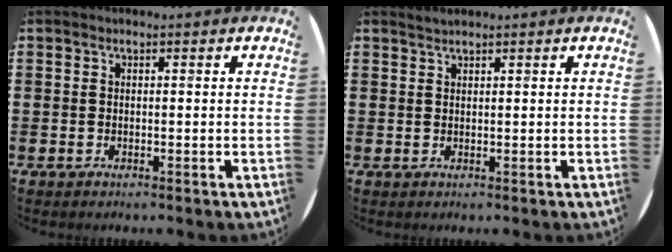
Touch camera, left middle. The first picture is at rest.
{"total": 0.9, "force": [0.8, -0.1, 0.0], "torque": [-0.002, -0.002, 0.017]}